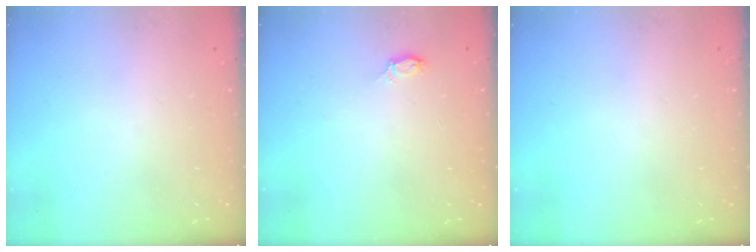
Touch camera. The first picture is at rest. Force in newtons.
{"total": 3.1, "press": 3.1, "slide": 0.4}
{"total": 0.0}